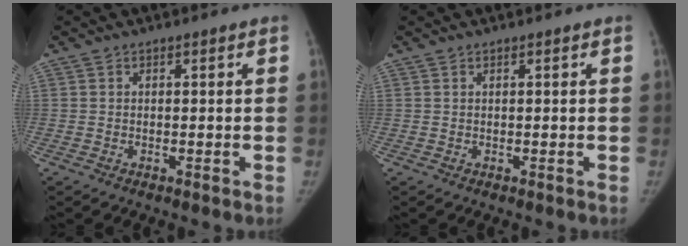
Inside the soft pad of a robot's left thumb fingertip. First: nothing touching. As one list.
[{"total": 0.0}]